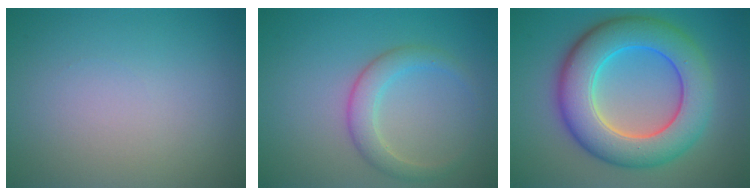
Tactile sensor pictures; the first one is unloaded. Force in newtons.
{"total": 2.7, "press": 2.7, "slide": 0.2}
{"total": 9.8, "press": 9.8, "slide": 0.1}